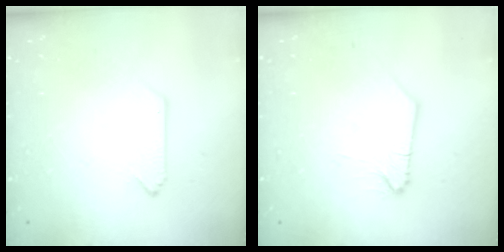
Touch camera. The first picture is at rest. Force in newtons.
{"total": 2.0, "press": 1.9, "slide": 0.4}